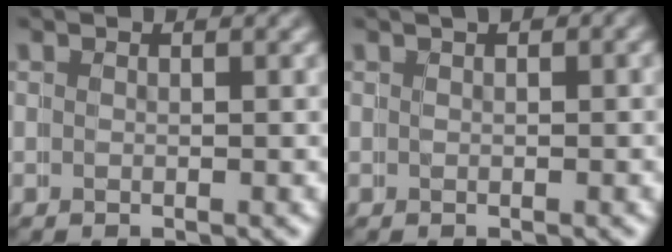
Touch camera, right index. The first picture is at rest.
{"total": 0.7, "force": [0.3, 0.4, 0.5], "torque": [0.000, 0.007, 0.001]}